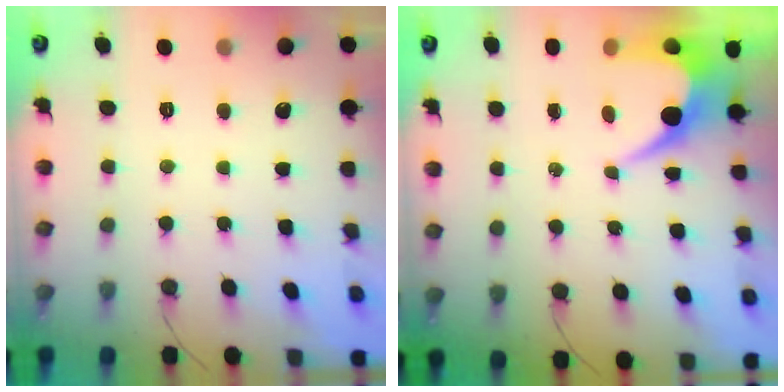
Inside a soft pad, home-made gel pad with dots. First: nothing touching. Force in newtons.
{"total": 7.4, "press": 7.4, "slide": 0.3}